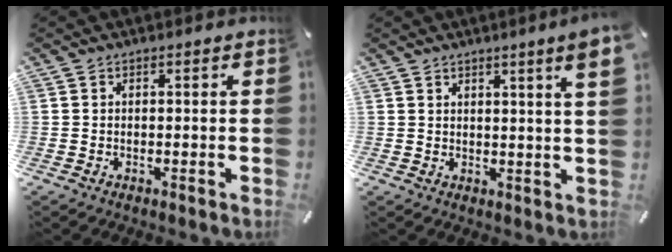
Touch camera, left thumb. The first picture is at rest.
{"total": 4.8, "force": [3.0, 0.0, 3.7], "torque": [-0.060, -0.010, 0.047]}